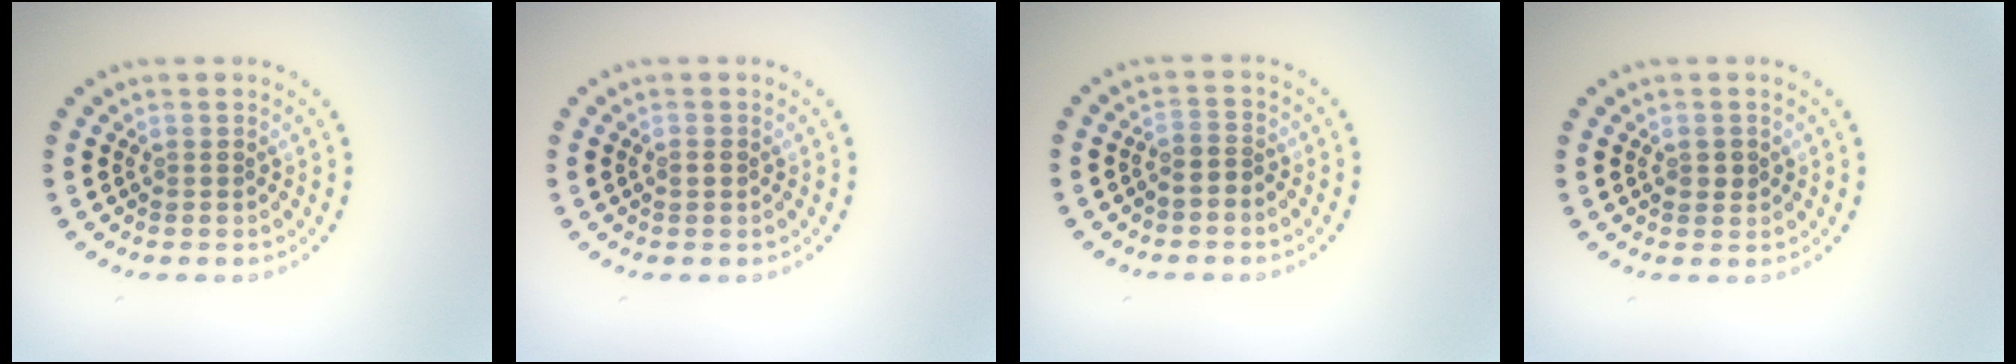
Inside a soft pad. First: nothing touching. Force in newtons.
{"total": 0.9, "press": 0.9, "slide": 0.1}
{"total": 1.2, "press": 0.9, "slide": 0.8}
{"total": 1.2, "press": 1.2, "slide": 0.1}